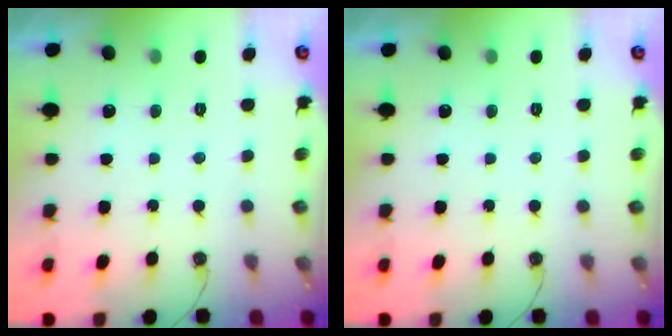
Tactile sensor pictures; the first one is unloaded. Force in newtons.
{"total": 0.6, "press": 0.1, "slide": 0.5}